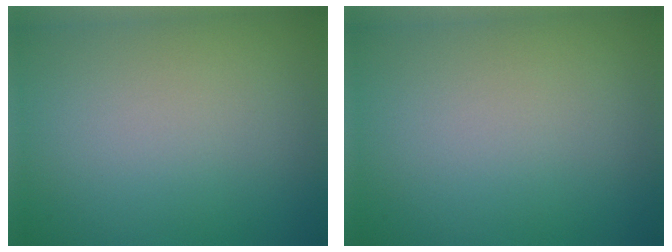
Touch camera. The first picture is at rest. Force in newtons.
{"total": 0.0}